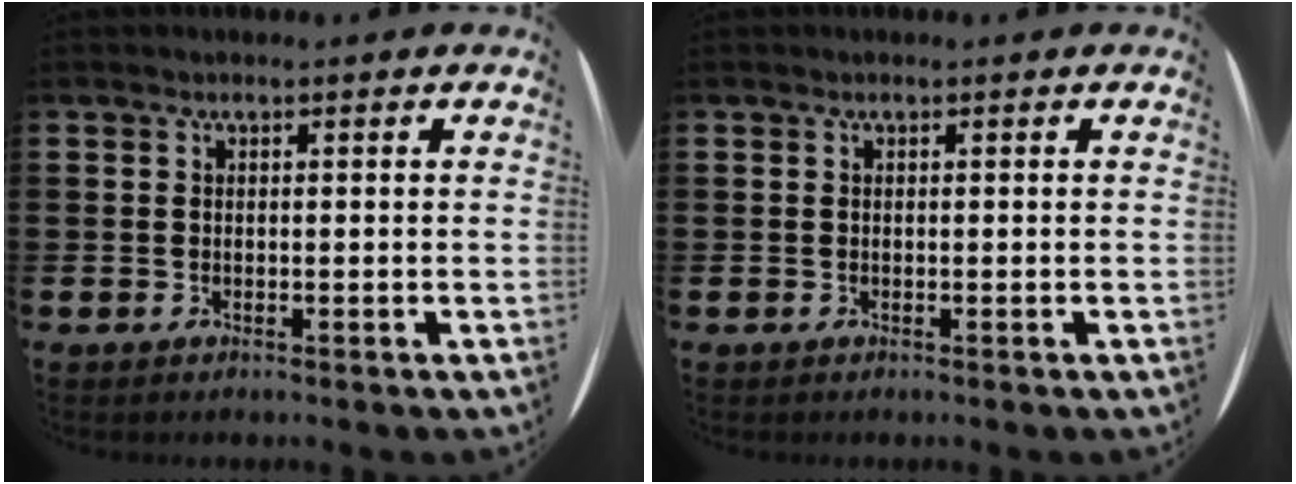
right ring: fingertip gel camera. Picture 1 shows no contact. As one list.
[{"total": 0.0}]